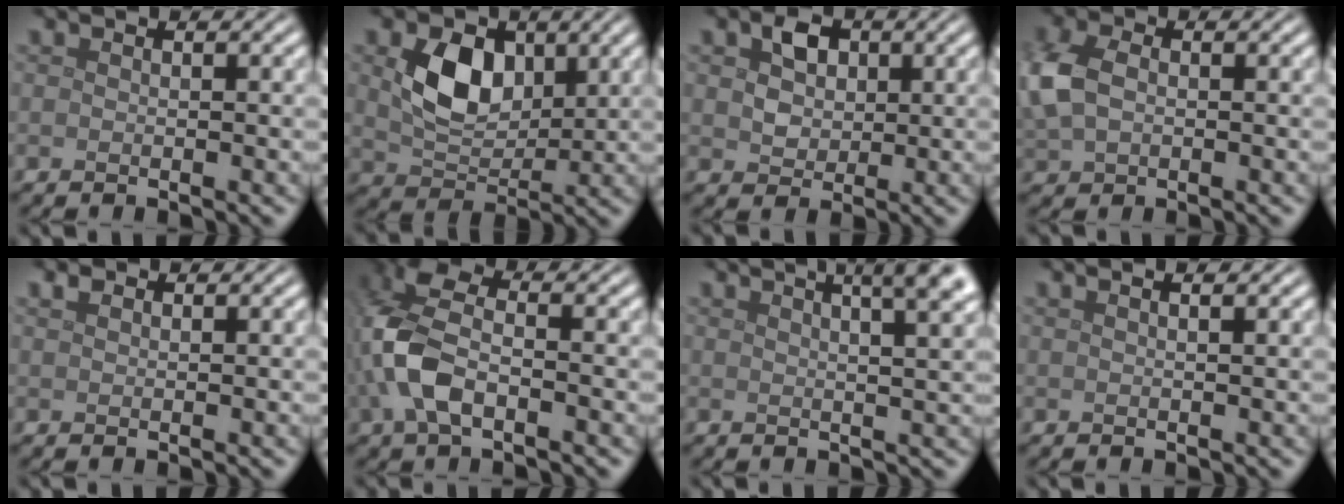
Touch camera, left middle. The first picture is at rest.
{"total": 5.9, "force": [1.5, 4.1, 3.9], "torque": [-0.083, -0.007, 0.030]}
{"total": 3.0, "force": [0.9, 2.3, 1.7], "torque": [-0.033, 0.003, 0.010]}
{"total": 4.8, "force": [0.2, 3.5, 3.3], "torque": [-0.097, 0.002, 0.001]}
{"total": 0.7, "force": [0.6, 0.3, 0.3], "torque": [-0.007, 0.004, 0.012]}
{"total": 6.8, "force": [-1.6, 3.7, 5.5], "torque": [-0.137, 0.010, -0.046]}
{"total": 9.8, "force": [5.2, 4.2, 7.1], "torque": [-0.023, 0.058, 0.027]}
{"total": 2.9, "force": [1.7, 1.3, 2.0], "torque": [-0.004, 0.011, -0.007]}